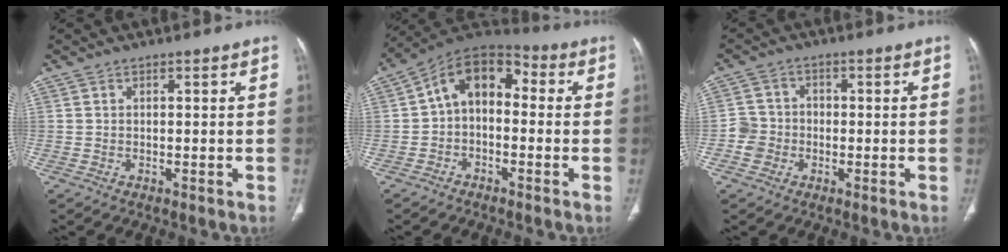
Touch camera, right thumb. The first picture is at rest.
{"total": 10.8, "force": [0.0, 7.1, 8.1], "torque": [-0.103, 0.043, -0.020]}
{"total": 4.4, "force": [-1.4, 4.1, 0.8], "torque": [0.010, 0.016, -0.036]}